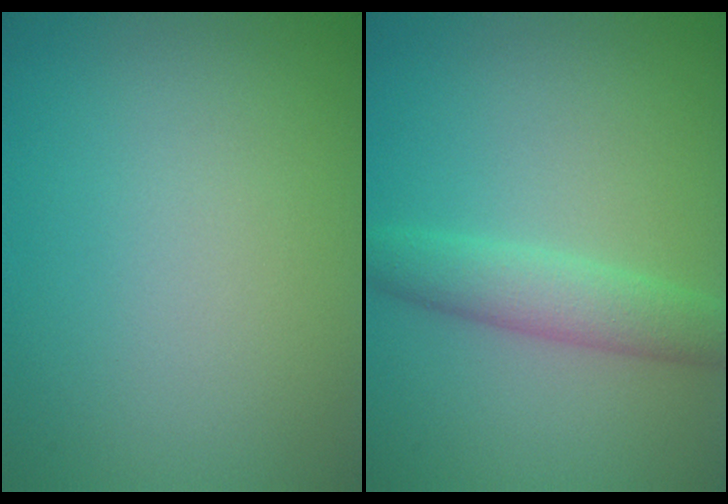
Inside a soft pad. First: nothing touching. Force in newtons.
{"total": 3.4, "press": 3.4, "slide": 0.3}